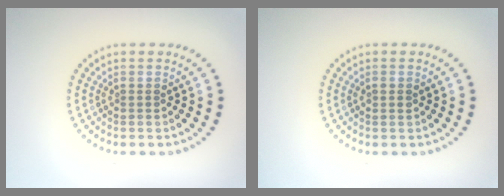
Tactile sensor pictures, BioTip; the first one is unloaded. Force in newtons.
{"total": 0.9, "press": 0.9, "slide": 0.1}